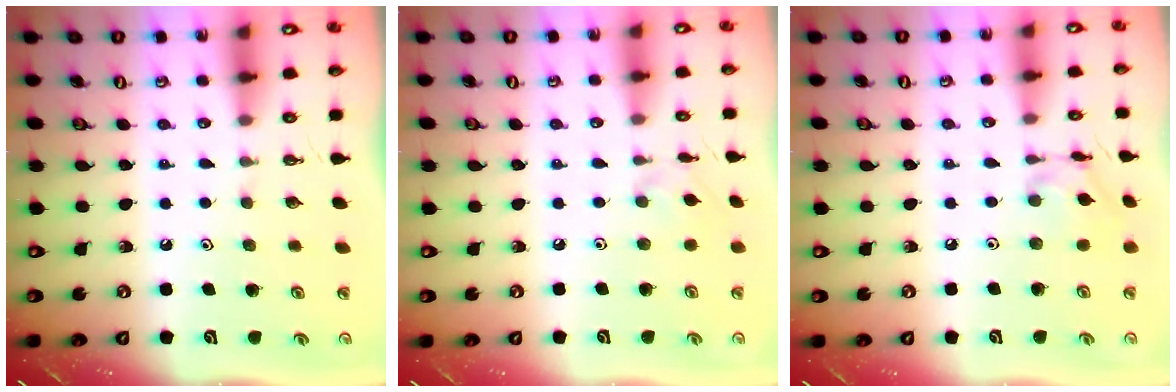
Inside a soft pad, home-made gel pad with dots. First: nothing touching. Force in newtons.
{"total": 2.4, "press": 2.4, "slide": 0.5}
{"total": 9.7, "press": 9.7, "slide": 0.6}